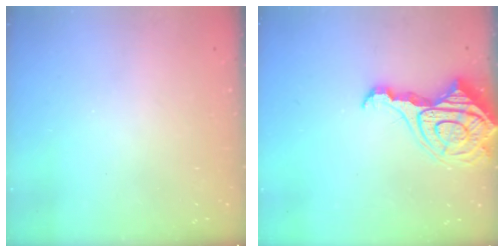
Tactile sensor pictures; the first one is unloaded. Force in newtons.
{"total": 14.1, "press": 14.0, "slide": 1.4}